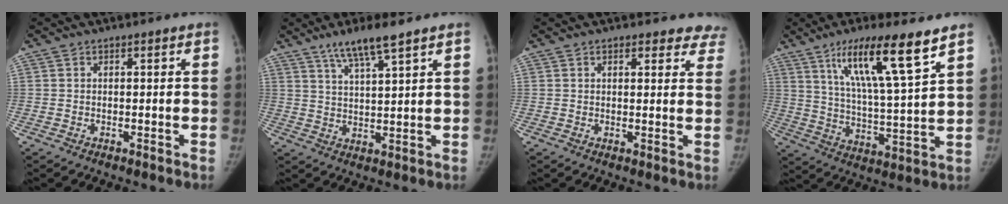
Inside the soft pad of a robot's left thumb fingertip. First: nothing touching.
{"total": 7.3, "force": [5.2, 0.7, 5.1], "torque": [-0.097, -0.026, 0.100]}
{"total": 7.8, "force": [6.6, 3.3, 2.4], "torque": [0.026, -0.018, 0.054]}
{"total": 16.2, "force": [9.7, 1.8, 12.8], "torque": [-0.216, -0.045, 0.172]}